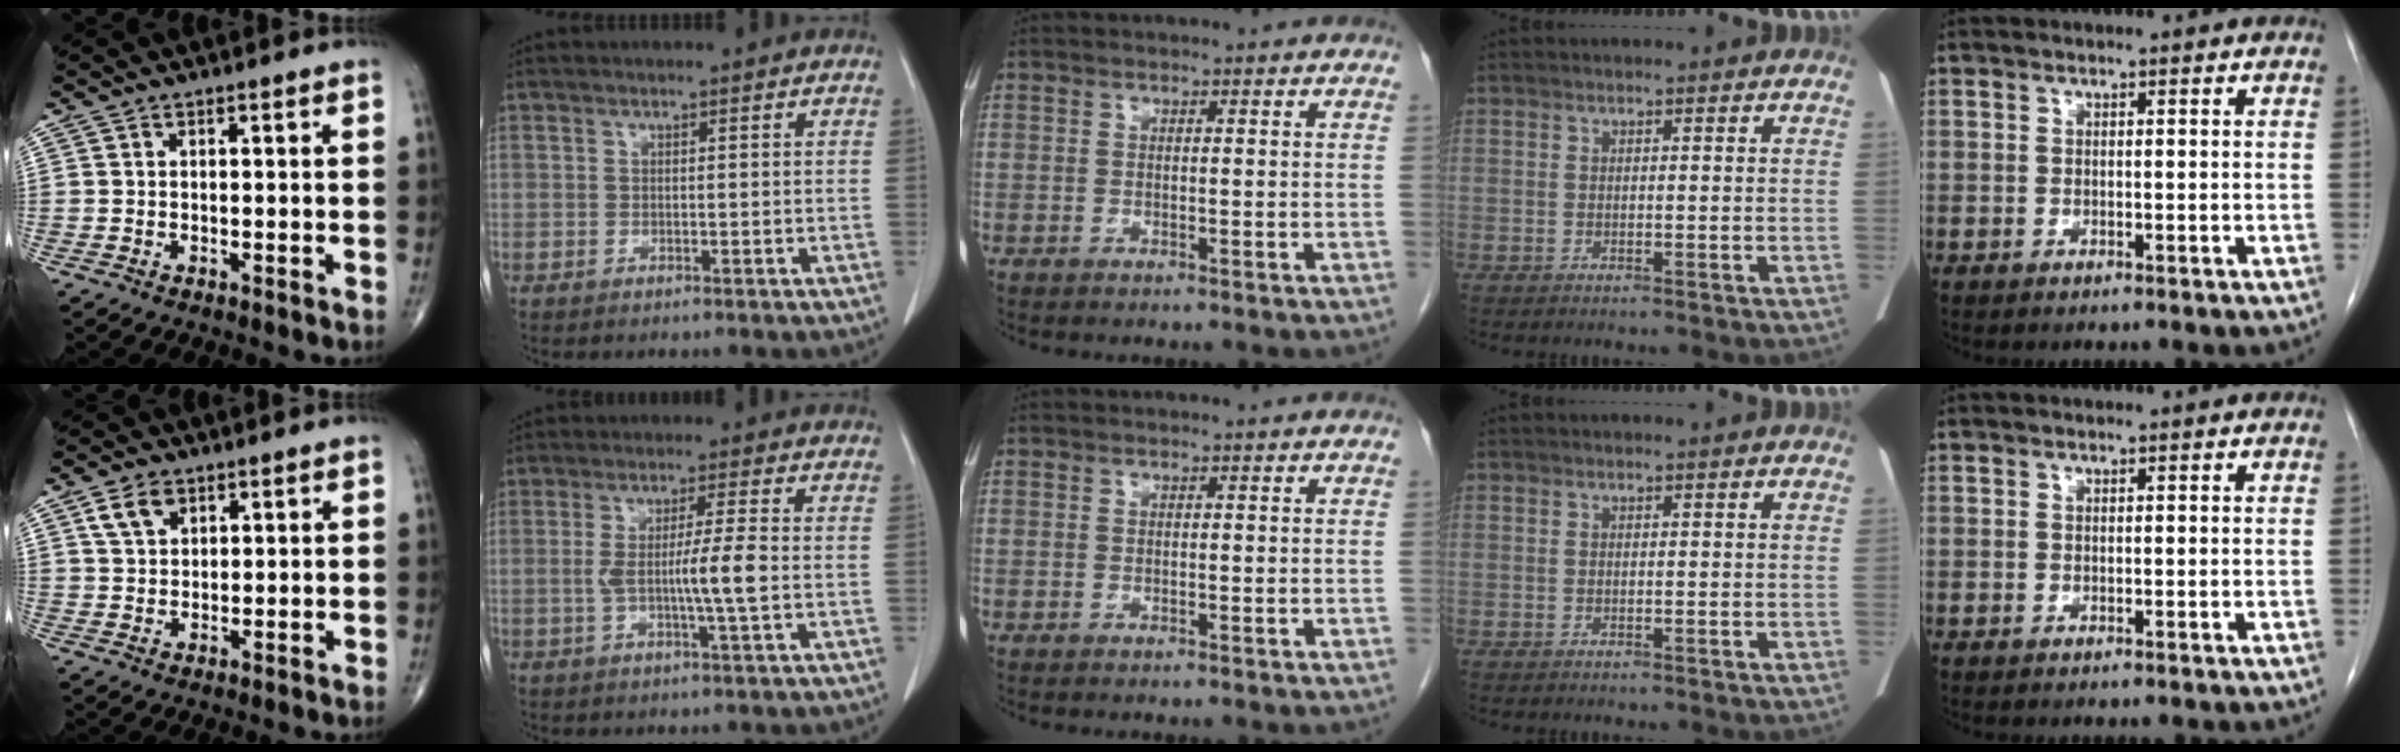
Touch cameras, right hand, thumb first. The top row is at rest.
{"thumb": {"total": 6.6, "force": [3.5, 4.3, 3.6], "torque": [-0.050, -0.013, 0.067]}, "index": {"total": 6.3, "force": [-0.8, -0.7, 6.2], "torque": [-0.112, -0.003, -0.013]}}